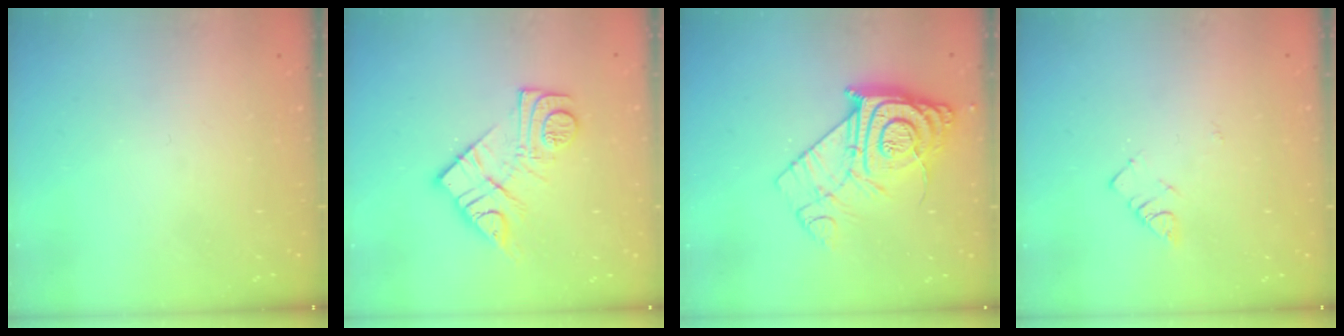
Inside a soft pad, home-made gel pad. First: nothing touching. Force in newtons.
{"total": 14.0, "press": 14.0, "slide": 0.9}
{"total": 14.9, "press": 14.8, "slide": 1.0}
{"total": 2.8, "press": 2.7, "slide": 0.4}